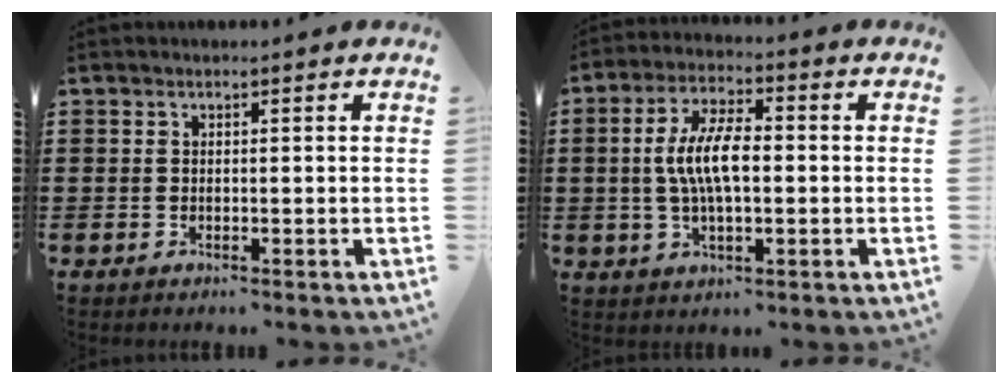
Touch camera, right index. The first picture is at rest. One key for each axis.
{"total": 8.4, "fx": -0.1, "fy": 3.2, "fz": 7.8, "tx": -0.162, "ty": 0.003, "tz": -0.007}